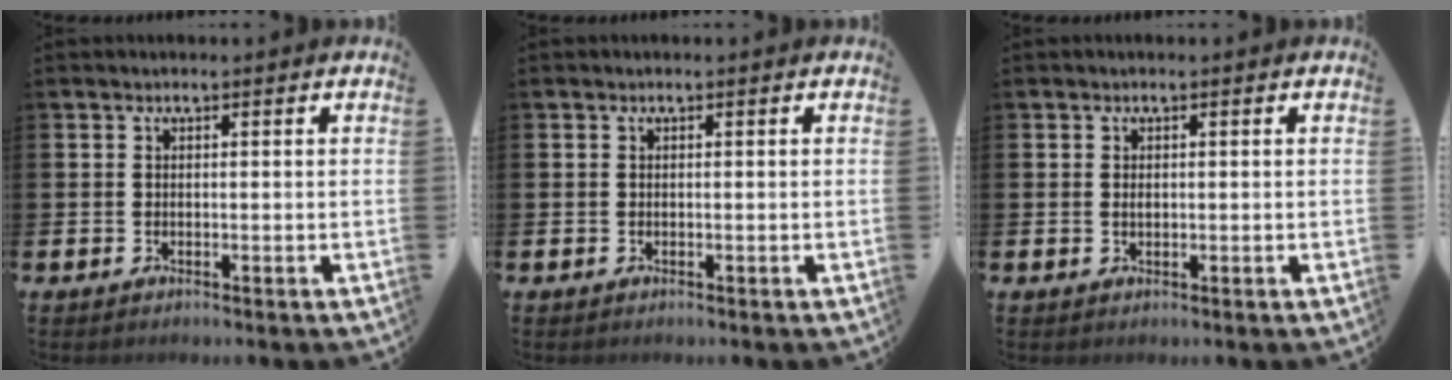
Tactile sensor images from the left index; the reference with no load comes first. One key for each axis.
{"total": 0.0}
{"total": 0.7, "fx": 0.2, "fy": 0.4, "fz": 0.6, "tx": -0.012, "ty": 0.003, "tz": 0.002}